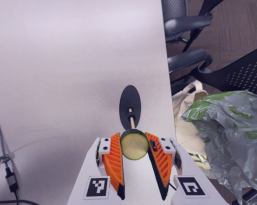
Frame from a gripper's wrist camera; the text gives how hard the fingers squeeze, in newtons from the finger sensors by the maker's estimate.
{"total": 8.1, "left": 7.8, "right": 8.5}